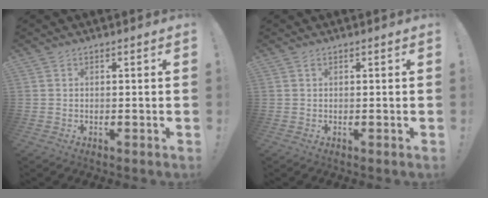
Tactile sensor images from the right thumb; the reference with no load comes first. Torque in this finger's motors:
{"motor_torque": [0.25, 0.03, 0.16, -0.07, 0.00]}